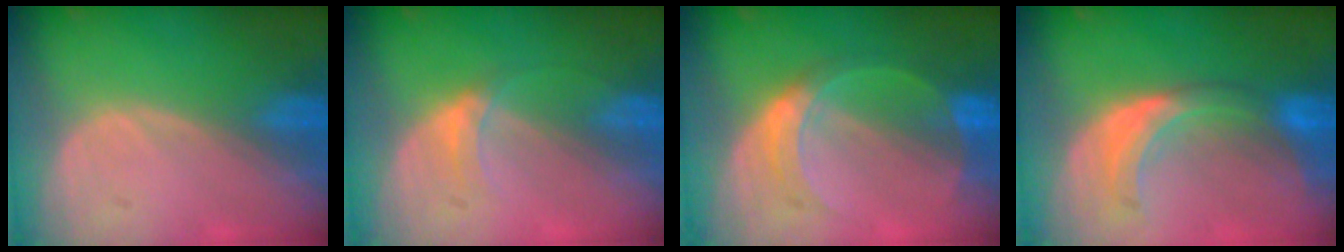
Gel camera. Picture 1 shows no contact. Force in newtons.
{"total": 2.9, "press": 2.5, "slide": 1.5}
{"total": 5.9, "press": 5.9, "slide": 0.1}
{"total": 7.0, "press": 6.8, "slide": 1.6}